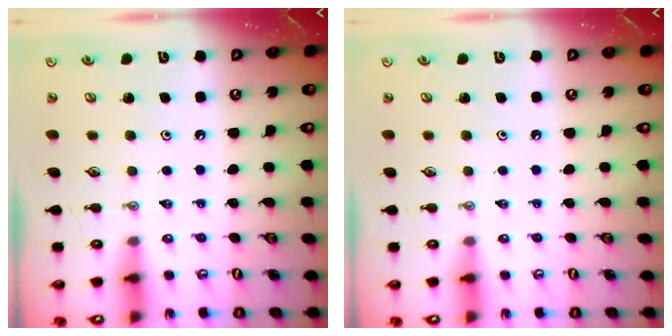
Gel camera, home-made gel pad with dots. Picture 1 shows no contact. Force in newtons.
{"total": 0.0}